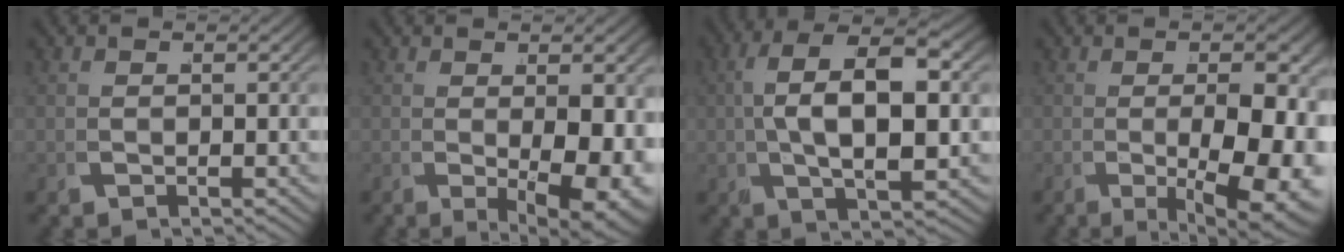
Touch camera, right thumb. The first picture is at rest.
{"total": 7.2, "force": [-0.5, 3.4, 6.4], "torque": [-0.103, -0.016, 0.004]}
{"total": 8.2, "force": [2.2, 3.0, 7.3], "torque": [-0.134, 0.002, 0.041]}
{"total": 9.9, "force": [-1.3, 4.8, 8.6], "torque": [-0.132, -0.029, -0.001]}